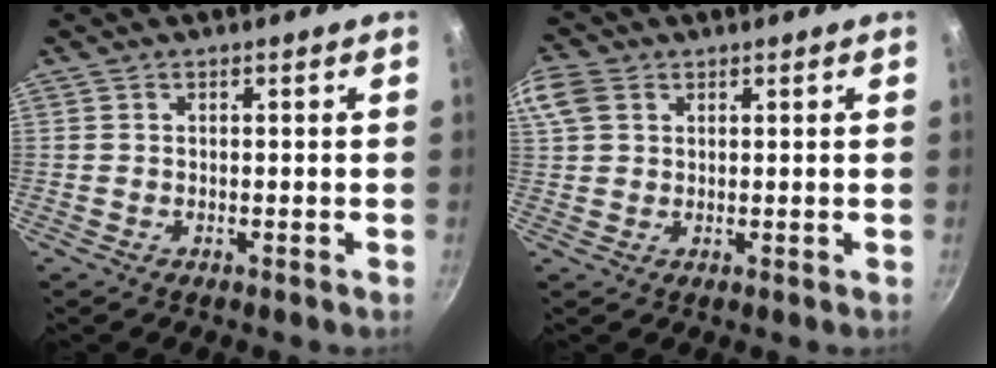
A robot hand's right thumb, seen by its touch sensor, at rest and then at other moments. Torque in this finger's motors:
{"motor_torque": [-0.90, 0.37, 0.84, 0.29, 0.04]}